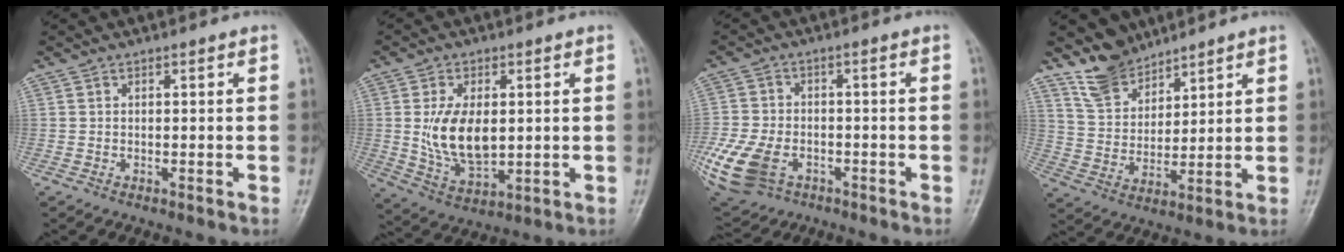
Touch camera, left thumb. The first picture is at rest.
{"total": 11.9, "force": [0.9, 6.9, 9.7], "torque": [-0.164, -0.012, 0.029]}
{"total": 16.0, "force": [-6.1, 10.9, 9.9], "torque": [-0.245, 0.004, -0.102]}
{"total": 8.0, "force": [7.0, 3.7, 1.4], "torque": [-0.010, -0.049, 0.151]}